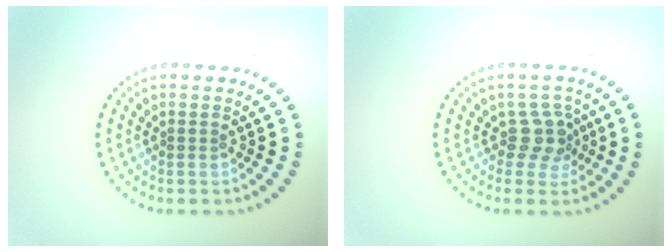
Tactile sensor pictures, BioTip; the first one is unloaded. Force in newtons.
{"total": 2.6, "press": 2.0, "slide": 1.6}